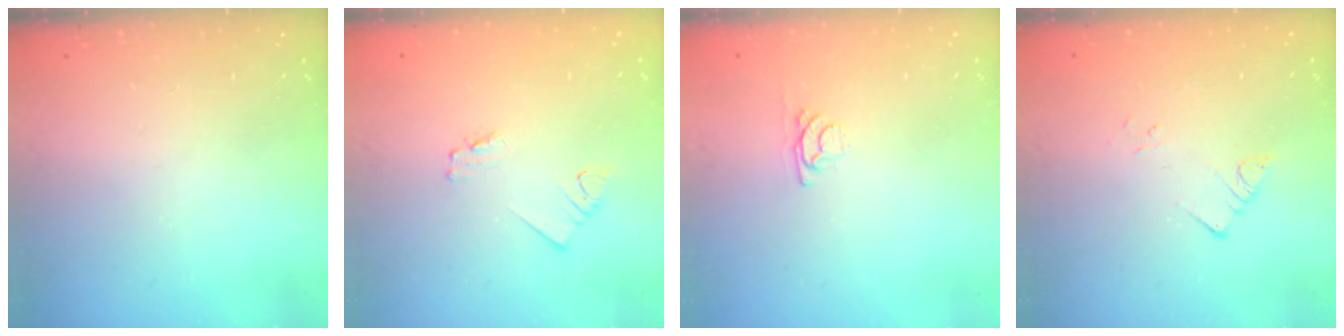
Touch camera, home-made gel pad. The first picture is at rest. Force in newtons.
{"total": 1.7, "press": 1.7, "slide": 0.3}
{"total": 3.8, "press": 3.8, "slide": 0.4}
{"total": 2.9, "press": 2.9, "slide": 0.4}